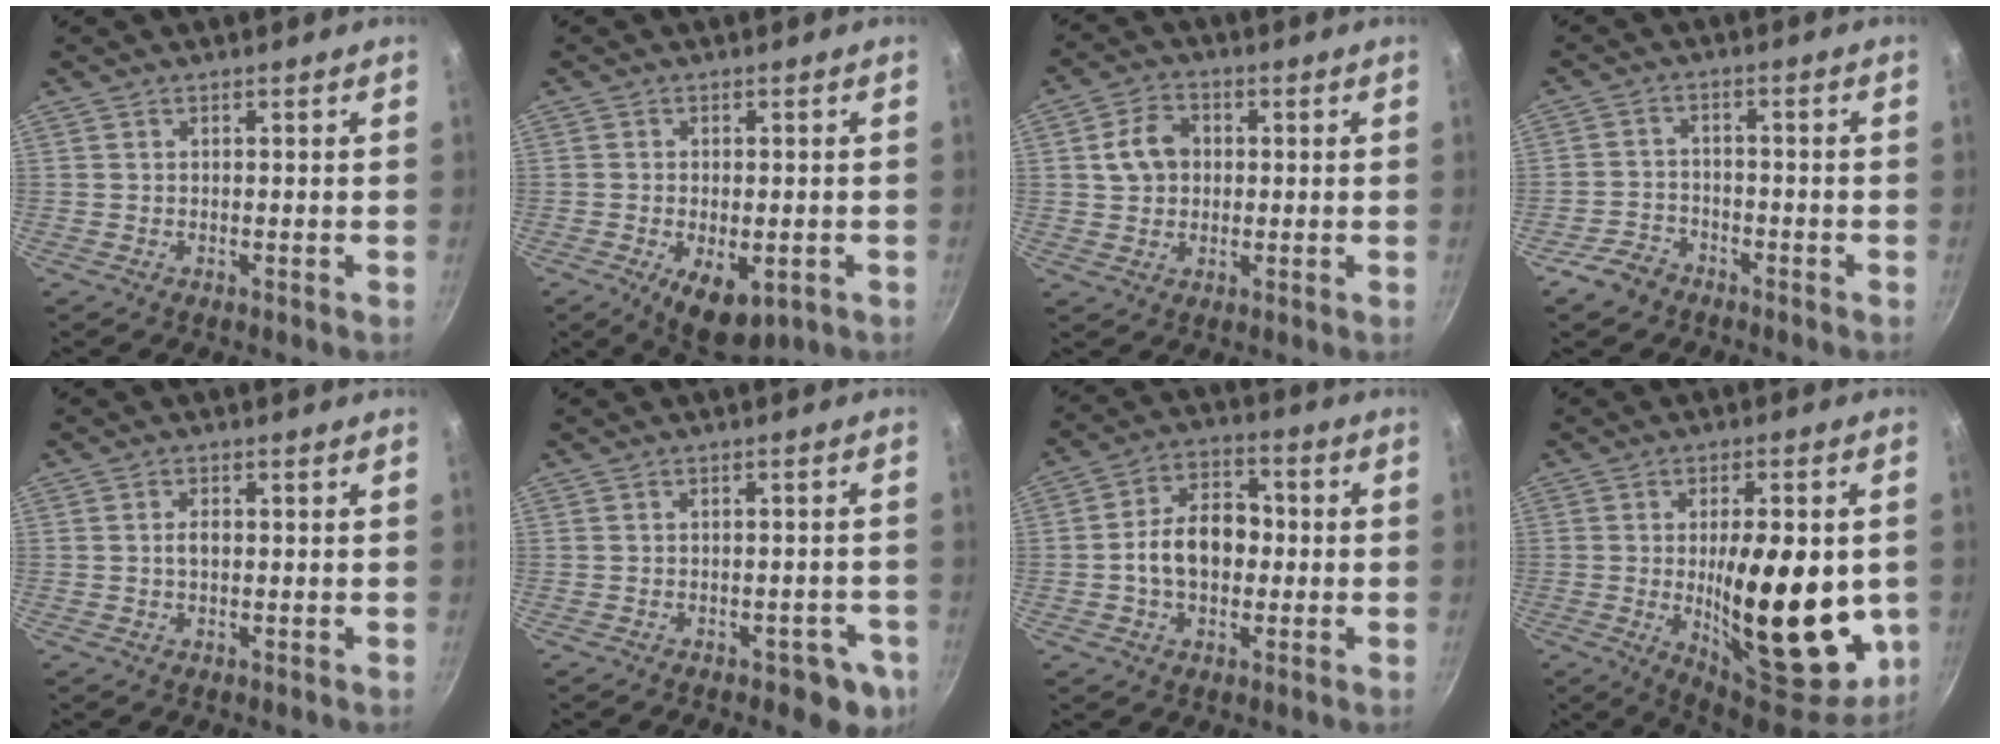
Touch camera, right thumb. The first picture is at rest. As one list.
[{"total": 8.8, "force": [-3.2, 4.5, 6.9], "torque": [-0.099, -0.005, -0.039]}, {"total": 7.0, "force": [1.0, 5.5, 4.2], "torque": [-0.061, 0.010, 0.014]}, {"total": 4.9, "force": [-3.7, 3.1, 1.3], "torque": [-0.017, 0.019, -0.069]}, {"total": 2.0, "force": [0.0, 1.2, 1.6], "torque": [-0.029, 0.003, -0.002]}, {"total": 5.3, "force": [-3.0, 2.7, 3.5], "torque": [-0.026, 0.020, -0.034]}, {"total": 11.3, "force": [-0.8, 7.6, 8.3], "torque": [-0.121, 0.029, -0.022]}, {"total": 24.9, "force": [-2.6, 9.7, 22.8], "torque": [-0.298, -0.032, -0.015]}]